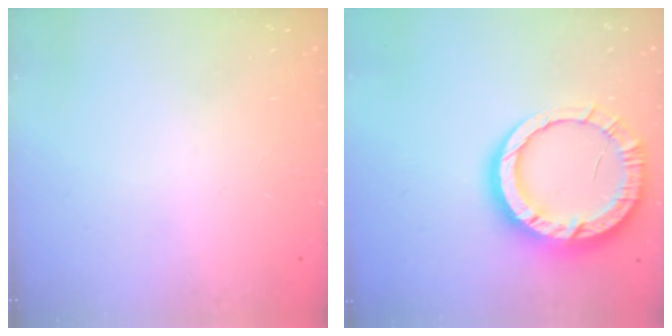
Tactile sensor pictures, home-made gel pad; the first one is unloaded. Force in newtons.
{"total": 15.6, "press": 15.5, "slide": 1.6}